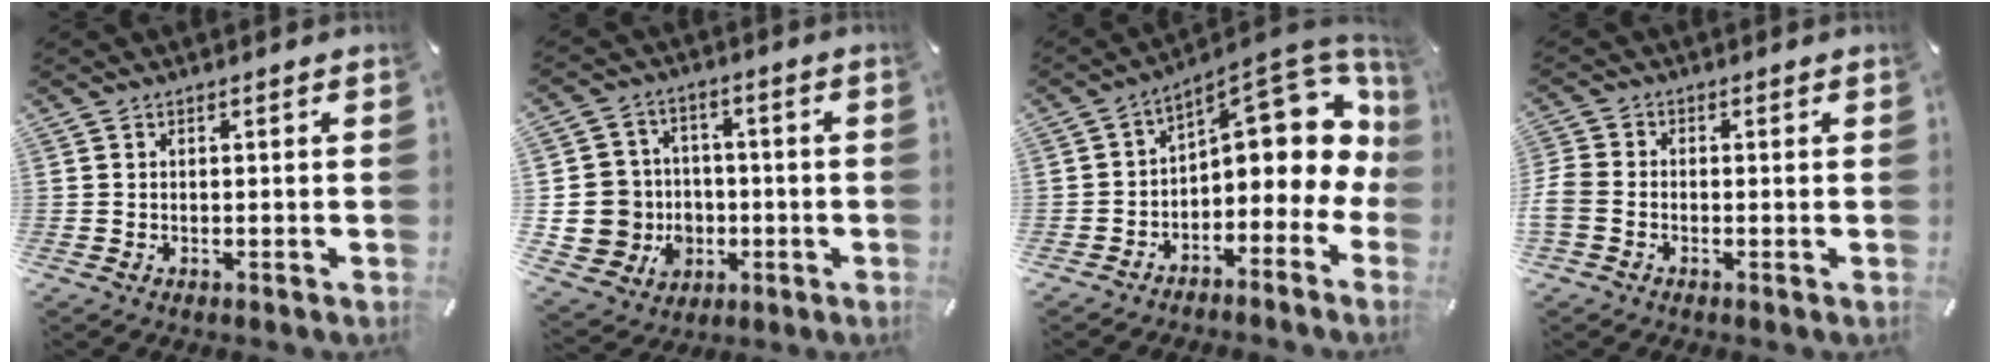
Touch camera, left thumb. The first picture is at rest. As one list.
[{"total": 11.6, "force": [-1.7, 11.2, 2.5], "torque": [-0.070, 0.014, -0.021]}, {"total": 11.8, "force": [5.7, 6.5, 8.1], "torque": [-0.092, -0.059, 0.092]}, {"total": 3.5, "force": [-1.2, 2.7, 1.9], "torque": [-0.044, 0.006, -0.023]}]